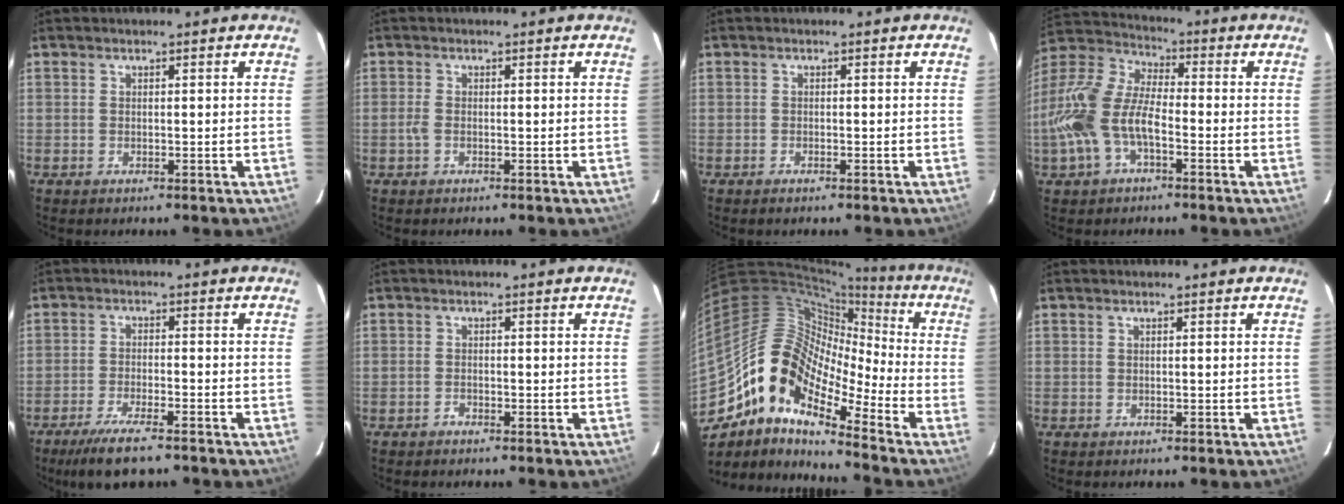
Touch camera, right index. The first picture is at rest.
{"total": 1.4, "force": [-0.5, 0.6, 1.2], "torque": [-0.026, 0.002, -0.011]}
{"total": 0.5, "force": [-0.5, 0.0, 0.1], "torque": [-0.002, -0.002, -0.011]}
{"total": 15.4, "force": [-4.6, 7.6, 12.6], "torque": [-0.268, 0.007, -0.096]}
{"total": 9.0, "force": [-7.0, 1.7, 5.4], "torque": [-0.127, -0.025, -0.124]}
{"total": 0.8, "force": [-0.8, 0.3, 0.1], "torque": [-0.002, 0.004, -0.015]}
{"total": 15.0, "force": [-8.6, 6.3, 10.5], "torque": [-0.169, 0.004, -0.183]}
{"total": 0.0}